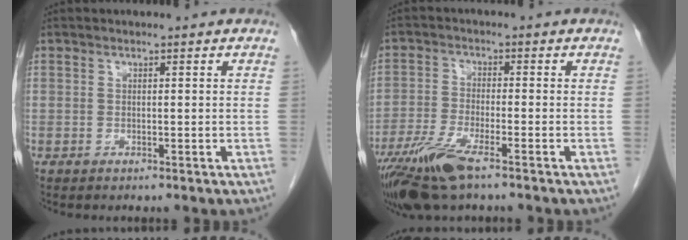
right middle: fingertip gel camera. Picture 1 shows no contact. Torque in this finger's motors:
{"motor_torque": [1.18, -0.96, 0.25, 0.11]}